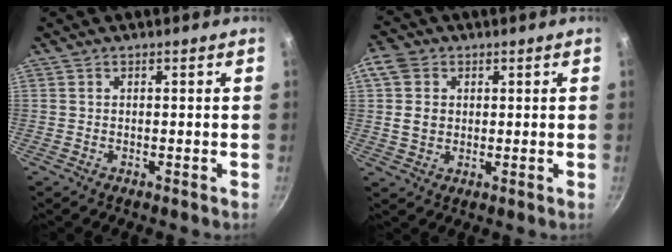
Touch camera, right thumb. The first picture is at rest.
{"total": 6.1, "force": [1.1, 5.1, 3.2], "torque": [-0.040, 0.000, 0.012]}